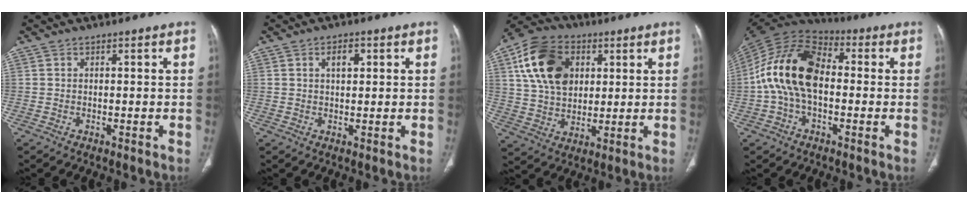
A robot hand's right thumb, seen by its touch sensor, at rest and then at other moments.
{"total": 3.2, "force": [1.2, 1.7, 2.5], "torque": [-0.037, -0.001, 0.021]}
{"total": 16.3, "force": [5.1, 11.6, 10.1], "torque": [-0.168, -0.001, 0.092]}
{"total": 16.4, "force": [-0.6, 9.9, 13.0], "torque": [-0.241, 0.036, -0.022]}